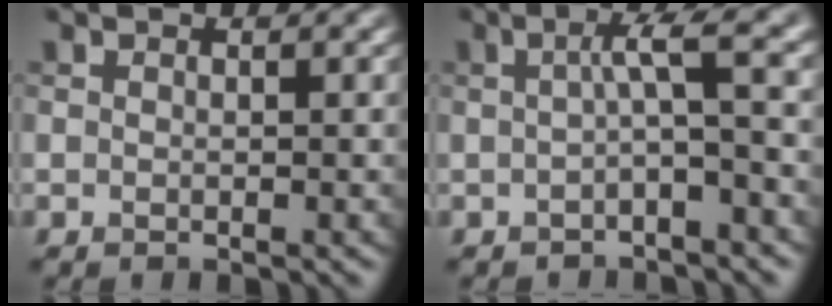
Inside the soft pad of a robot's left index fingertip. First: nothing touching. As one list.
[{"total": 3.5, "force": [-0.3, 0.5, 3.4], "torque": [-0.056, 0.012, -0.011]}]